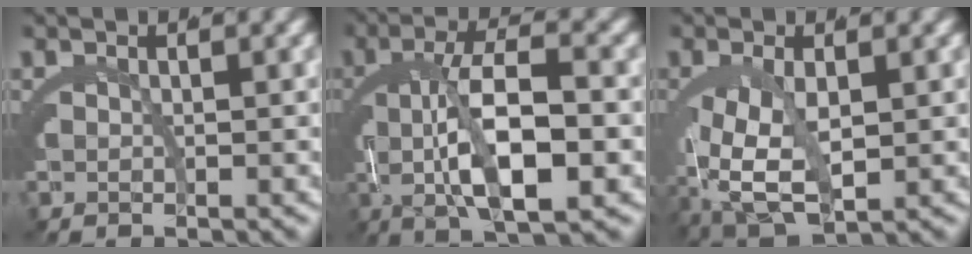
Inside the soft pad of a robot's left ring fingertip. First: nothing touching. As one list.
[{"total": 7.9, "force": [-0.5, 2.3, 7.5], "torque": [-0.120, 0.002, -0.003]}, {"total": 7.7, "force": [-1.9, 4.7, 5.9], "torque": [-0.133, -0.043, -0.005]}]